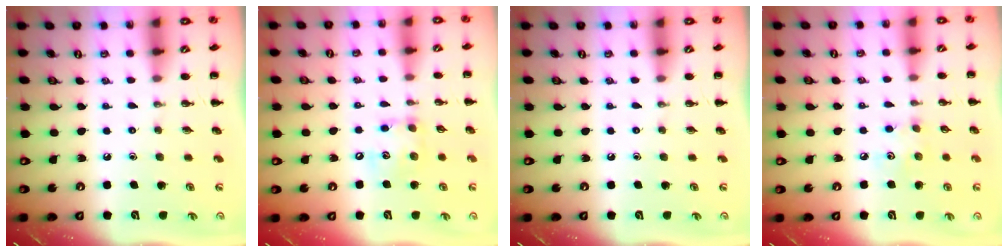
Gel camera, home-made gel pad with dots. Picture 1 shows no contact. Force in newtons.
{"total": 9.6, "press": 9.5, "slide": 1.2}
{"total": 0.0}
{"total": 3.6, "press": 3.6, "slide": 0.7}